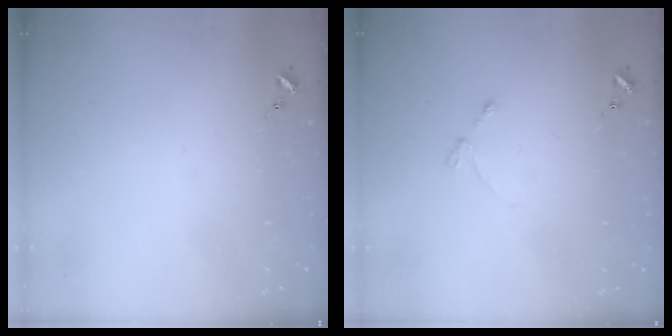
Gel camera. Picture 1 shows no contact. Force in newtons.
{"total": 3.1, "press": 3.0, "slide": 0.4}